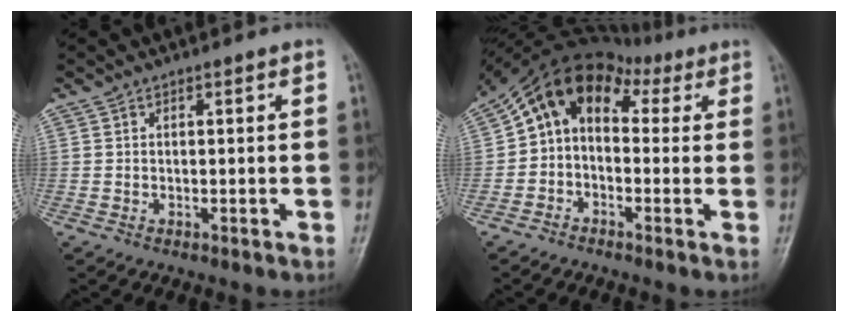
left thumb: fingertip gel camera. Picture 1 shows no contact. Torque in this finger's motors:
{"motor_torque": [-0.04, 0.94, 0.68, 0.61, 0.33]}